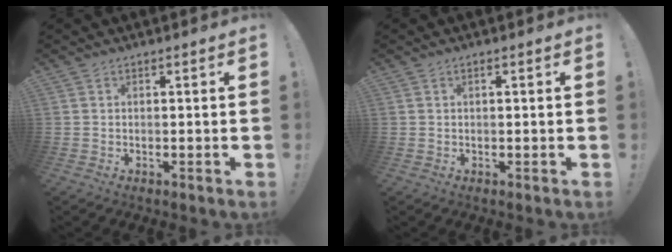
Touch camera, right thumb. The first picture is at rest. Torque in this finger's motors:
{"motor_torque": [0.14, 0.17, -0.06, 0.01, 0.10]}